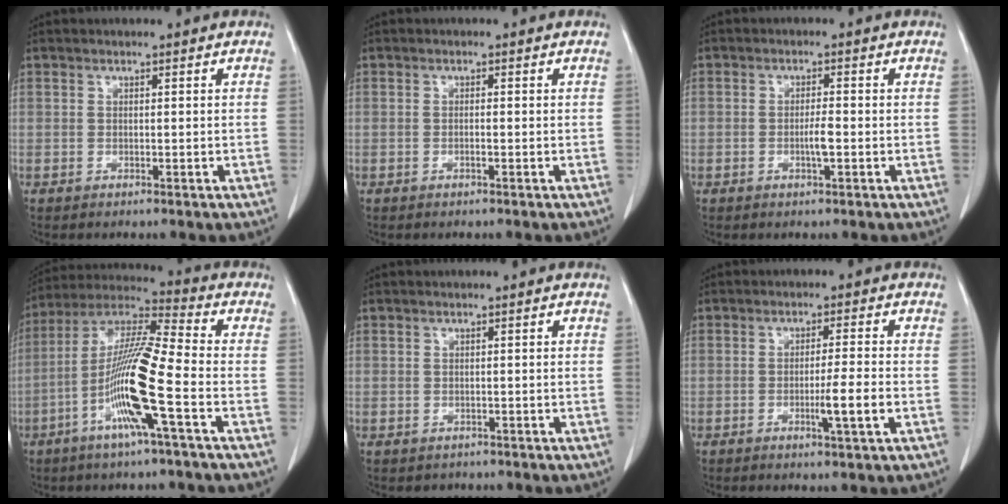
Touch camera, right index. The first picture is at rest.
{"total": 0.7, "force": [-0.2, 0.0, 0.6], "torque": [-0.012, 0.001, -0.002]}
{"total": 2.4, "force": [-0.6, 0.3, 2.3], "torque": [-0.042, 0.000, -0.010]}
{"total": 14.7, "force": [-4.9, -0.2, 13.9], "torque": [-0.279, -0.004, -0.102]}
{"total": 1.4, "force": [-0.7, 1.2, -0.1], "torque": [-0.002, 0.004, -0.009]}
{"total": 5.0, "force": [-1.5, -0.5, 4.7], "torque": [-0.075, -0.008, -0.025]}